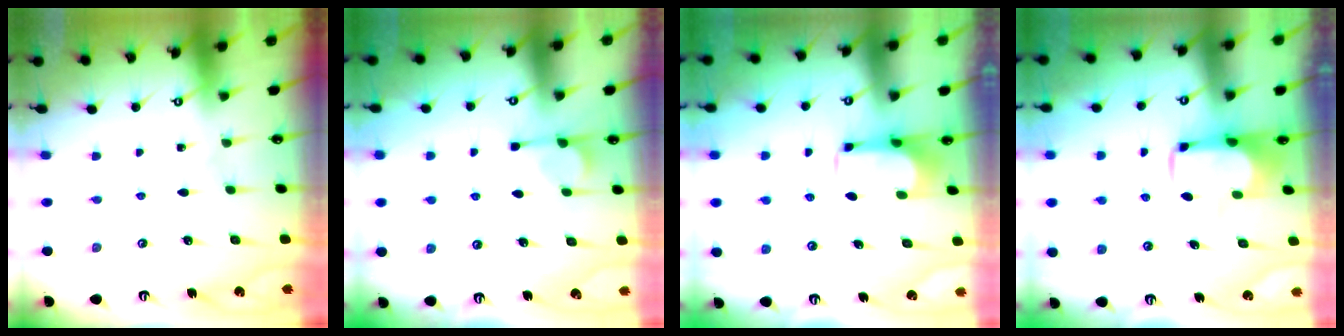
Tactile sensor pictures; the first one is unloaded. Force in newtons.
{"total": 2.0, "press": 1.5, "slide": 1.2}
{"total": 2.0, "press": 2.0, "slide": 0.2}
{"total": 1.8, "press": 1.7, "slide": 0.4}